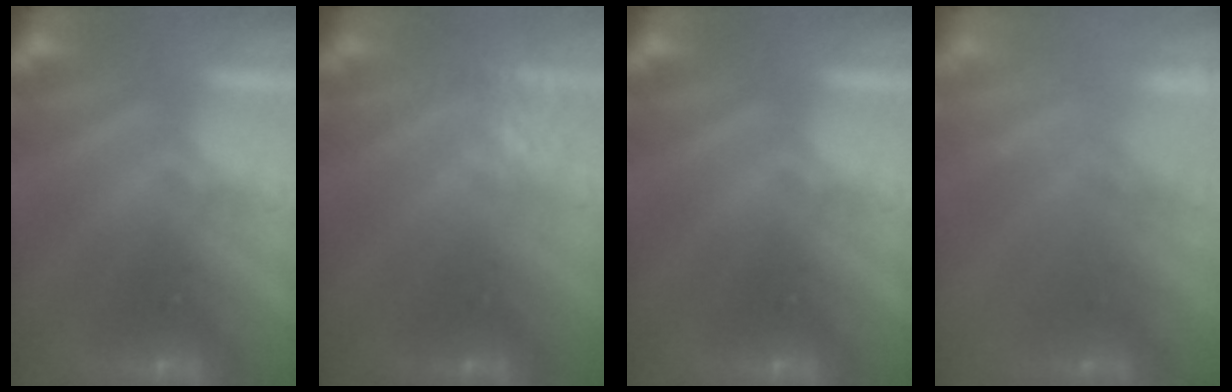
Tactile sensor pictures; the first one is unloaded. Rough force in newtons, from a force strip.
{"total": 2.8}
{"total": 0.0}
{"total": 2.2}